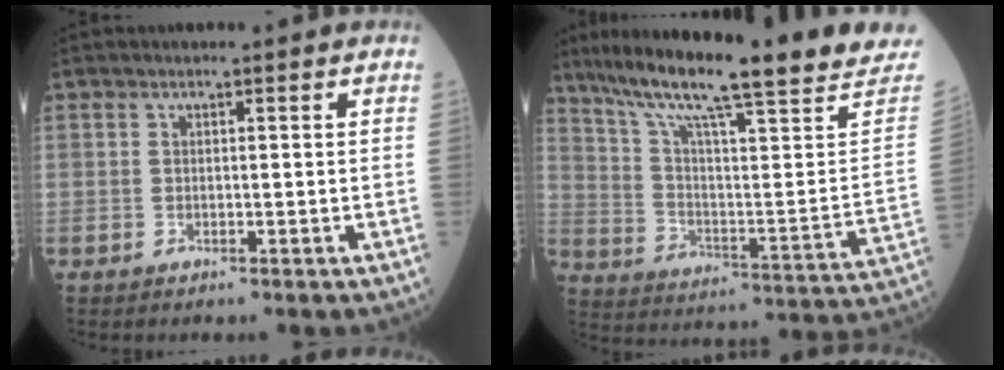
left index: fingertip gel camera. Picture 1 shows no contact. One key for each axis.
{"total": 25.4, "fx": 20.0, "fy": 1.5, "fz": 15.6, "tx": -0.252, "ty": -0.027, "tz": 0.283}